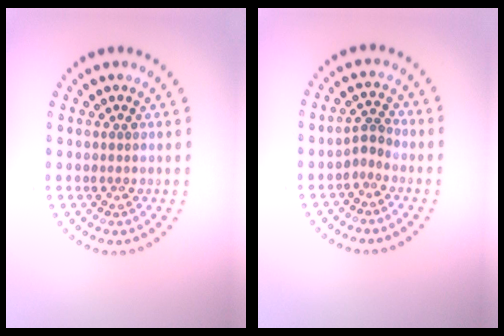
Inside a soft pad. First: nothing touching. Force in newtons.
{"total": 1.6, "press": 1.1, "slide": 1.2}